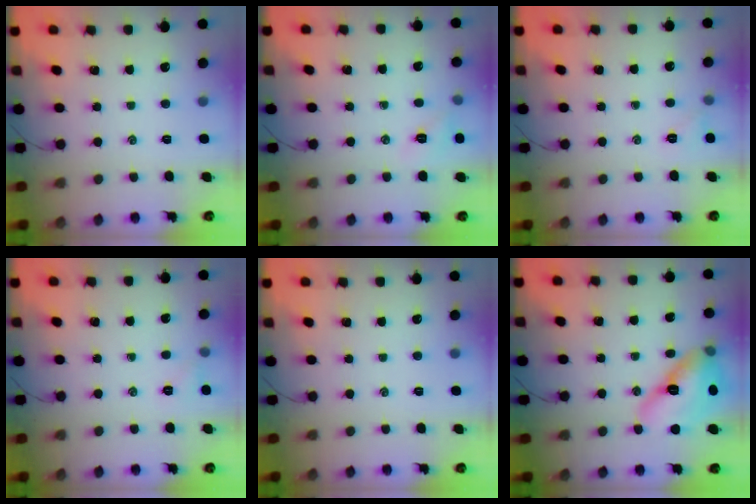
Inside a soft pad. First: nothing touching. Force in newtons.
{"total": 6.1, "press": 5.9, "slide": 1.6}
{"total": 3.6, "press": 3.5, "slide": 1.1}
{"total": 3.9, "press": 3.7, "slide": 1.2}
{"total": 0.0}
{"total": 15.5, "press": 15.0, "slide": 4.1}